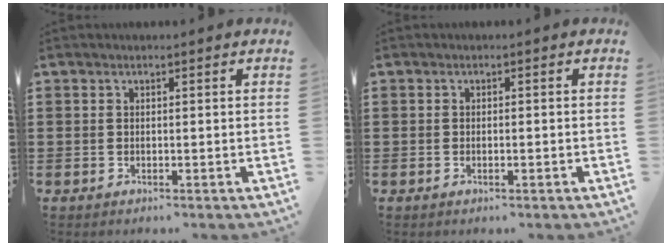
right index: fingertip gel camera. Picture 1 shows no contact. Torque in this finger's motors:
{"motor_torque": [-0.17, 0.54, -0.01, 0.00]}